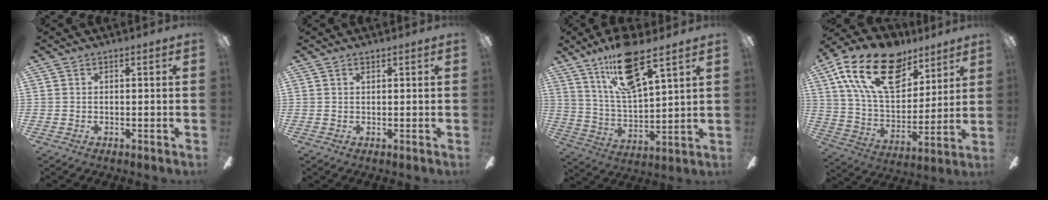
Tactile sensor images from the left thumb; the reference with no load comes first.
{"total": 0.7, "force": [0.4, 0.3, 0.4], "torque": [-0.010, 0.002, 0.008]}
{"total": 17.4, "force": [11.5, 5.2, 12.0], "torque": [-0.215, -0.042, 0.193]}
{"total": 23.5, "force": [12.5, 13.3, 14.8], "torque": [-0.266, -0.055, 0.218]}